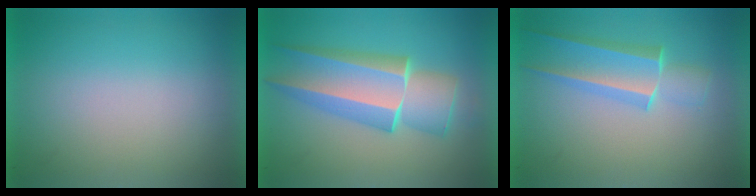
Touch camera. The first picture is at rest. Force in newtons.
{"total": 5.9}
{"total": 2.6}